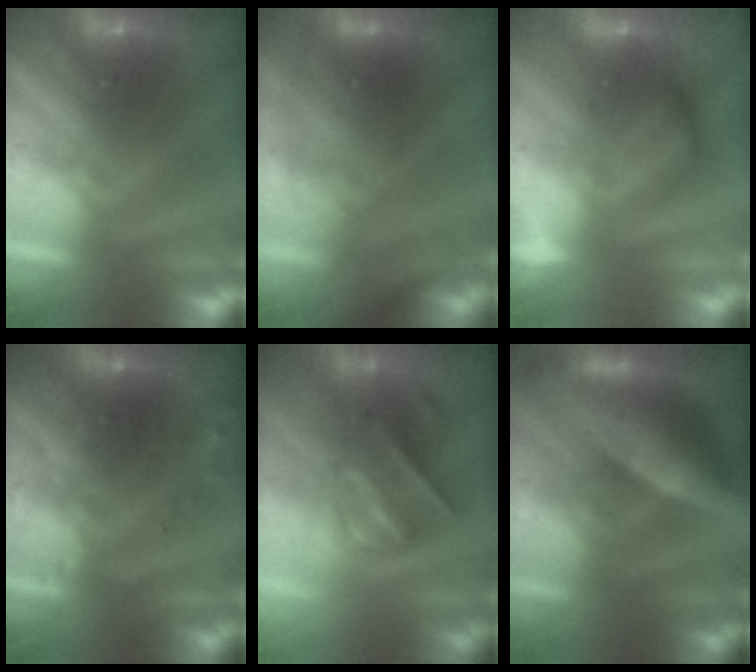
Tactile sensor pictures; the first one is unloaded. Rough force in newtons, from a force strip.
{"total": 2.8}
{"total": 2.6}
{"total": 3.3}
{"total": 3.0}
{"total": 9.0}